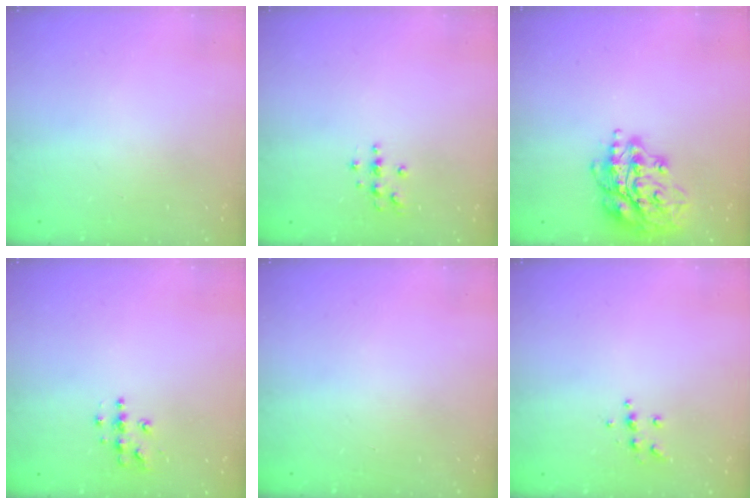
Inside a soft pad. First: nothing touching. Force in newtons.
{"total": 3.7, "press": 3.7, "slide": 0.4}
{"total": 16.4, "press": 16.4, "slide": 0.6}
{"total": 5.0, "press": 5.0, "slide": 0.2}
{"total": 0.0}
{"total": 5.7, "press": 5.7, "slide": 0.9}